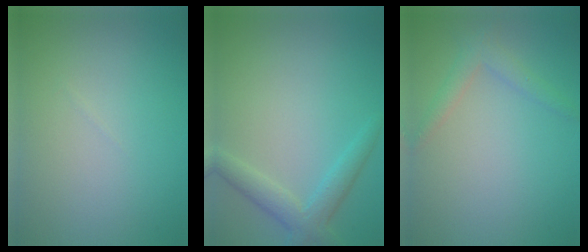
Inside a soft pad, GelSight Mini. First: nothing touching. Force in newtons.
{"total": 3.1, "press": 3.1, "slide": 0.2}
{"total": 1.9, "press": 1.9, "slide": 0.2}